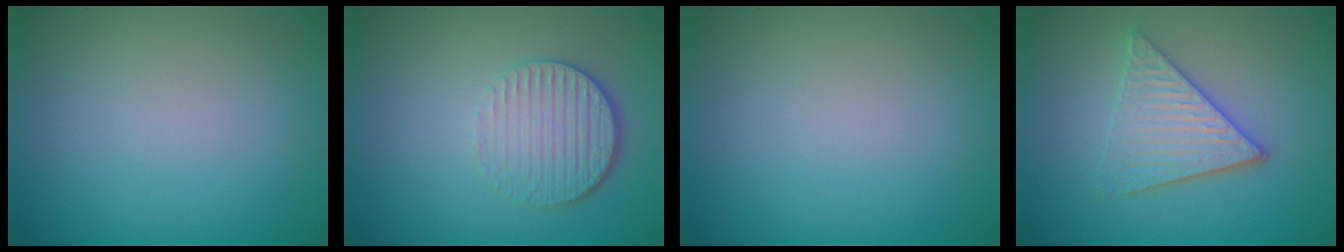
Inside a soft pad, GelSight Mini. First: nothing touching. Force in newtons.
{"total": 4.2, "press": 2.9, "slide": 3.1}
{"total": 0.0}
{"total": 3.8, "press": 3.3, "slide": 2.0}